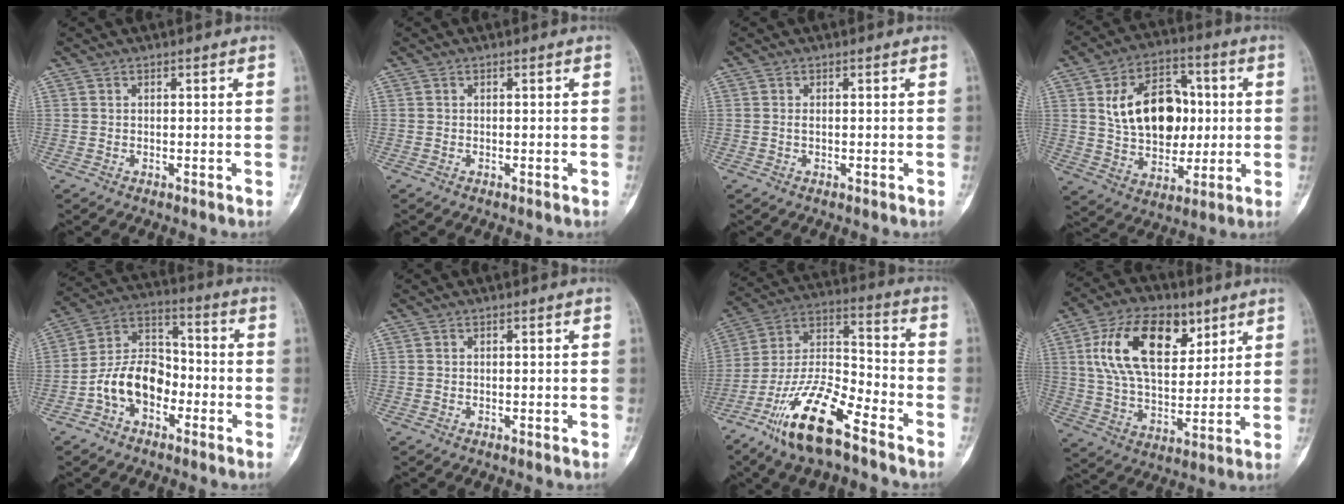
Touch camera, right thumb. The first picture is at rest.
{"total": 0.0}
{"total": 0.6, "force": [-0.2, 0.3, 0.5], "torque": [-0.013, -0.001, -0.003]}
{"total": 18.2, "force": [2.5, 12.4, 13.0], "torque": [-0.168, 0.009, 0.047]}
{"total": 11.6, "force": [-4.3, 7.8, 7.5], "torque": [-0.118, 0.052, -0.087]}
{"total": 0.0}
{"total": 17.6, "force": [-11.4, 5.1, 12.3], "torque": [-0.226, 0.070, -0.215]}
{"total": 18.5, "force": [7.4, 10.5, 13.2], "torque": [-0.205, -0.019, 0.134]}